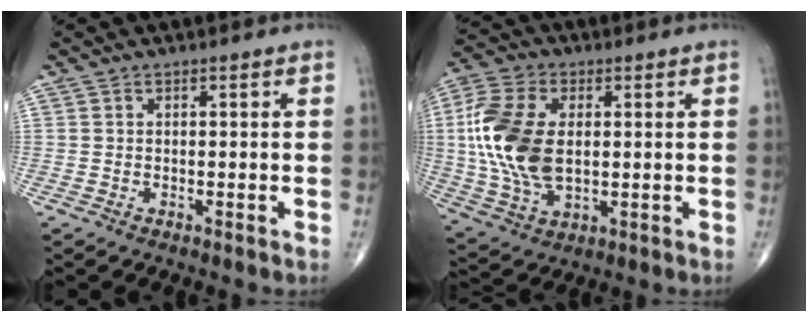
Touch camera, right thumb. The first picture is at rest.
{"total": 17.0, "force": [1.3, 10.1, 13.6], "torque": [-0.295, -0.004, 0.027]}